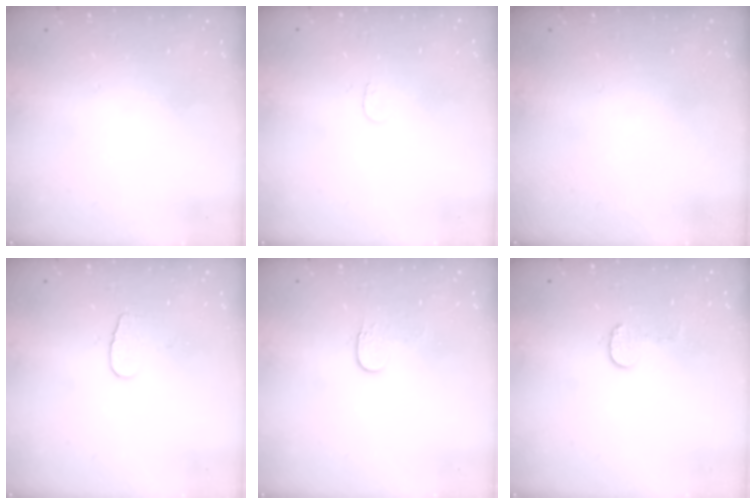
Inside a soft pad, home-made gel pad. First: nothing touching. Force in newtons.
{"total": 3.6, "press": 3.6, "slide": 0.3}
{"total": 0.0}
{"total": 6.6, "press": 6.6, "slide": 0.6}
{"total": 3.9, "press": 3.9, "slide": 0.5}
{"total": 6.4, "press": 6.4, "slide": 0.6}